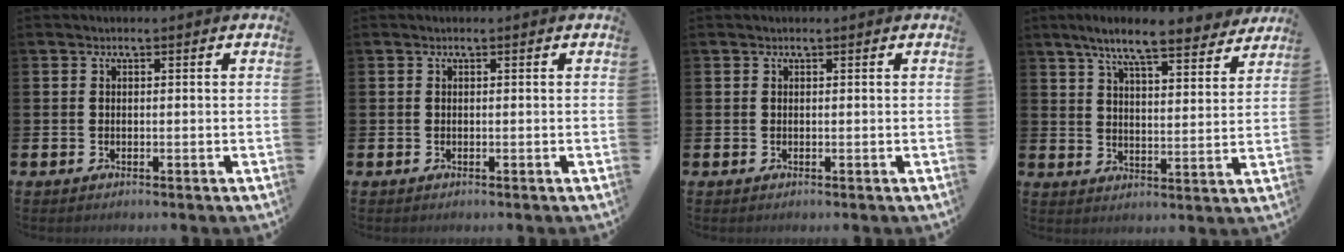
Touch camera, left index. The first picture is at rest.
{"total": 0.0}
{"total": 0.0}
{"total": 8.7, "force": [7.8, 1.2, 3.6], "torque": [-0.070, -0.047, 0.133]}